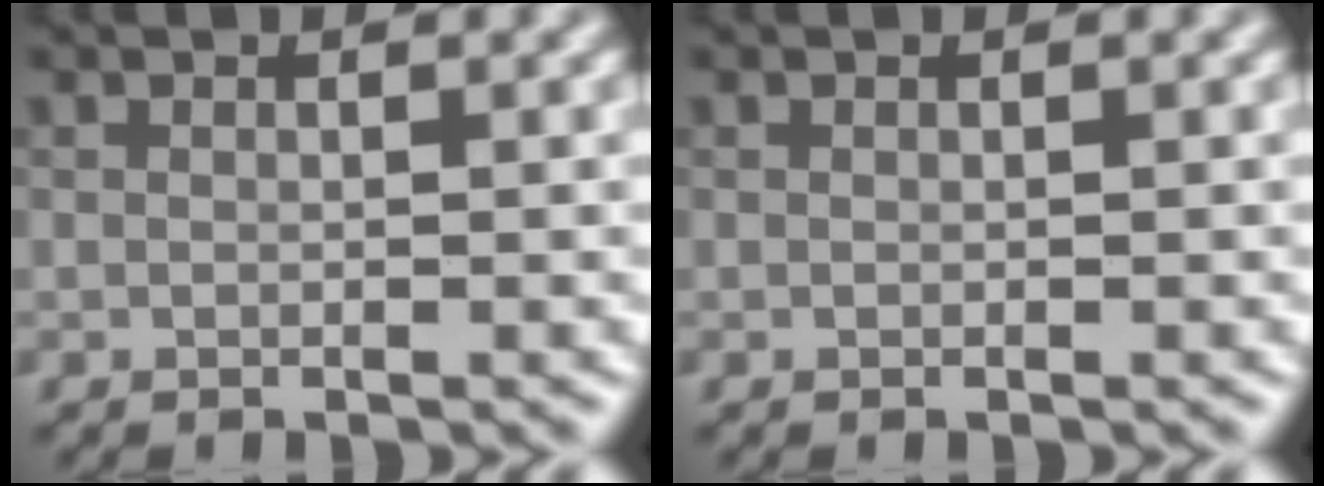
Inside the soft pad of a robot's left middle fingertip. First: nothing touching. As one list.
[{"total": 0.0}]